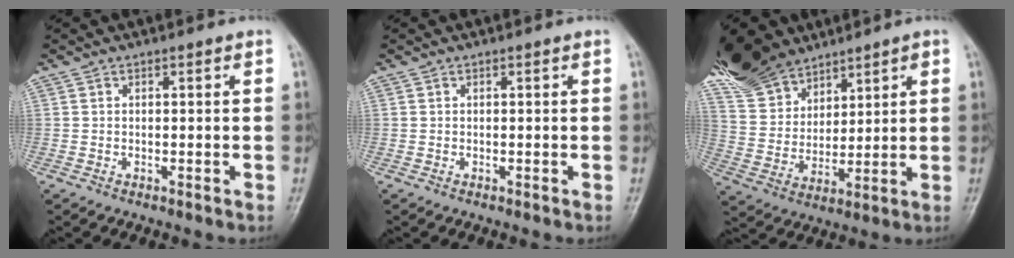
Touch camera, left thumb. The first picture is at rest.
{"total": 0.0}
{"total": 17.4, "force": [12.8, 9.4, 7.1], "torque": [-0.119, -0.024, 0.249]}